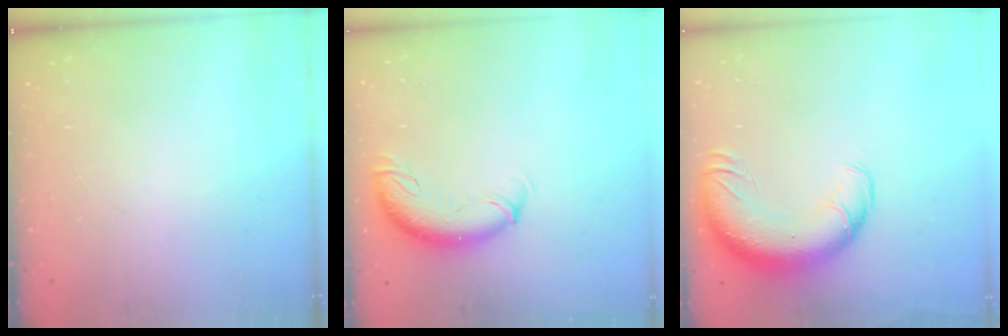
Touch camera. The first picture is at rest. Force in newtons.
{"total": 10.9, "press": 10.6, "slide": 2.5}
{"total": 17.1, "press": 16.6, "slide": 4.0}